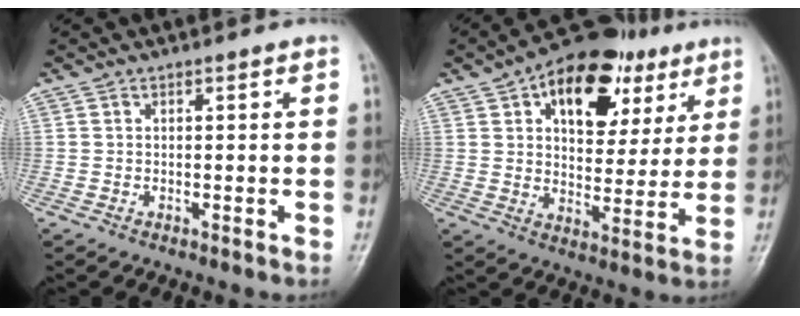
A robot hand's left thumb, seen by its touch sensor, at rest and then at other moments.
{"total": 19.2, "force": [8.9, 11.2, 12.8], "torque": [-0.137, -0.009, 0.132]}